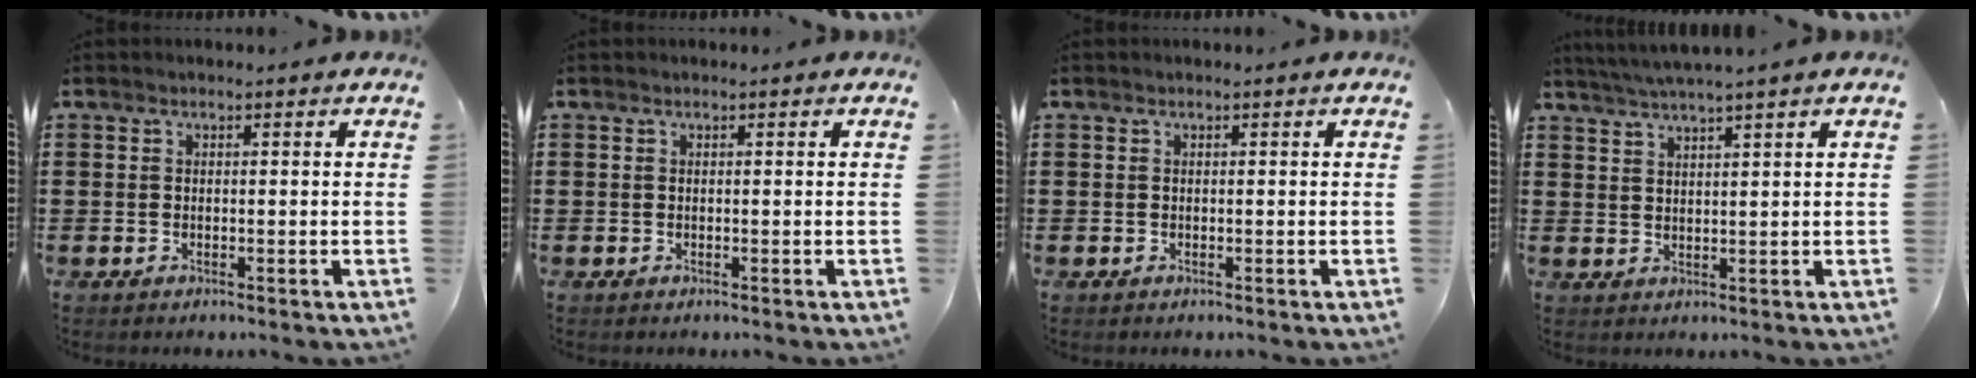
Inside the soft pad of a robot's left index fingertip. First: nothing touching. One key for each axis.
{"total": 0.0}
{"total": 0.0}
{"total": 3.0, "fx": 2.6, "fy": -0.7, "fz": 1.2, "tx": -0.028, "ty": -0.005, "tz": 0.048}